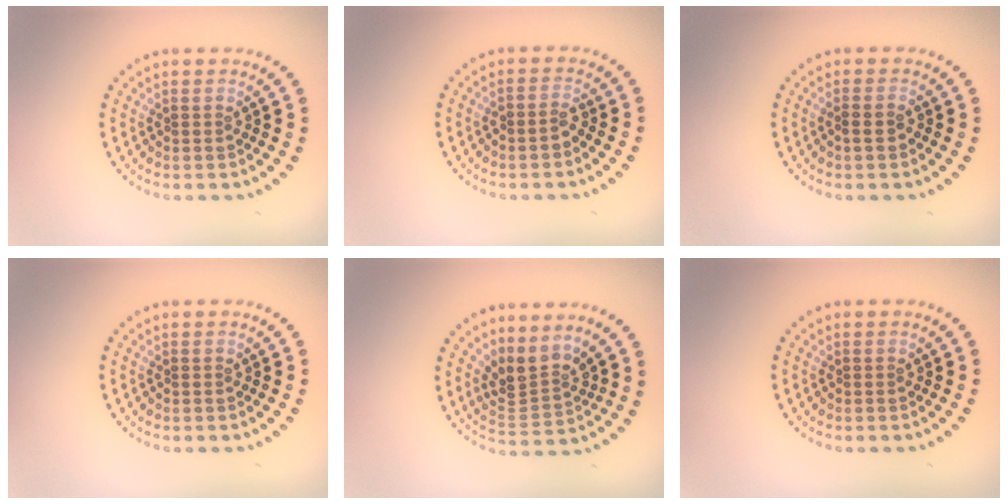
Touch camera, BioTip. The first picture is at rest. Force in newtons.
{"total": 1.3, "press": 1.1, "slide": 0.7}
{"total": 0.9, "press": 0.8, "slide": 0.5}
{"total": 0.0}
{"total": 3.2, "press": 2.2, "slide": 2.4}
{"total": 0.0}